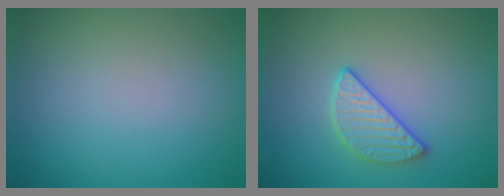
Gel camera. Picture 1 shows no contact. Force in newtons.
{"total": 2.9, "press": 2.6, "slide": 1.1}